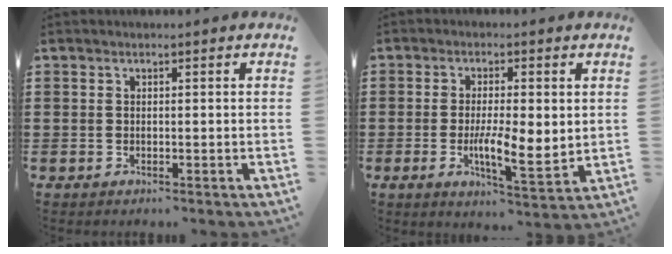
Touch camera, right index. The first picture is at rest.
{"total": 6.8, "force": [-0.6, 2.3, 6.3], "torque": [-0.105, 0.002, -0.009]}